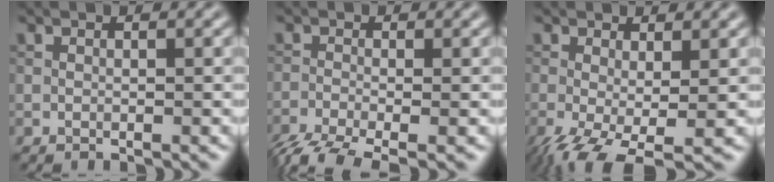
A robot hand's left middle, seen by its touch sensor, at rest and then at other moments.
{"total": 4.7, "force": [-3.5, 1.4, 2.8], "torque": [-0.057, -0.014, -0.072]}
{"total": 5.9, "force": [-2.7, 2.4, 4.6], "torque": [-0.107, -0.022, -0.047]}